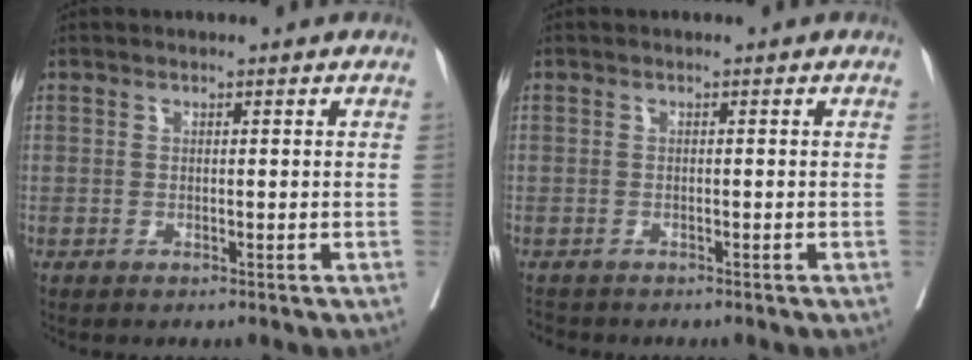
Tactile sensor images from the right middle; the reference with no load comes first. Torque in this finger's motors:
{"motor_torque": [-0.06, -0.05, 0.00, 0.00]}